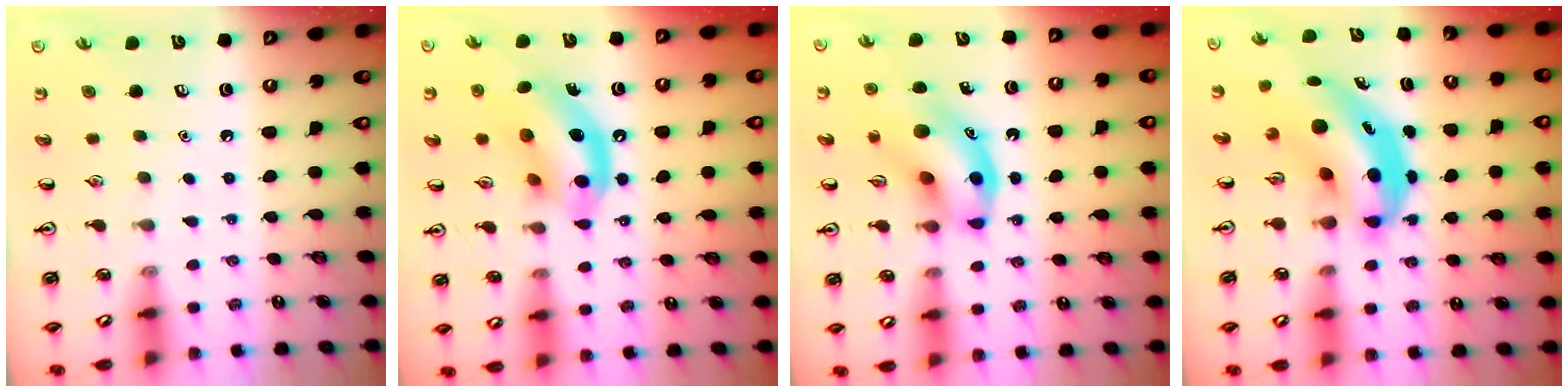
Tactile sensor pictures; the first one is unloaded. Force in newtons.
{"total": 14.2, "press": 13.7, "slide": 3.6}
{"total": 13.6, "press": 13.3, "slide": 3.1}
{"total": 7.4, "press": 7.2, "slide": 1.7}